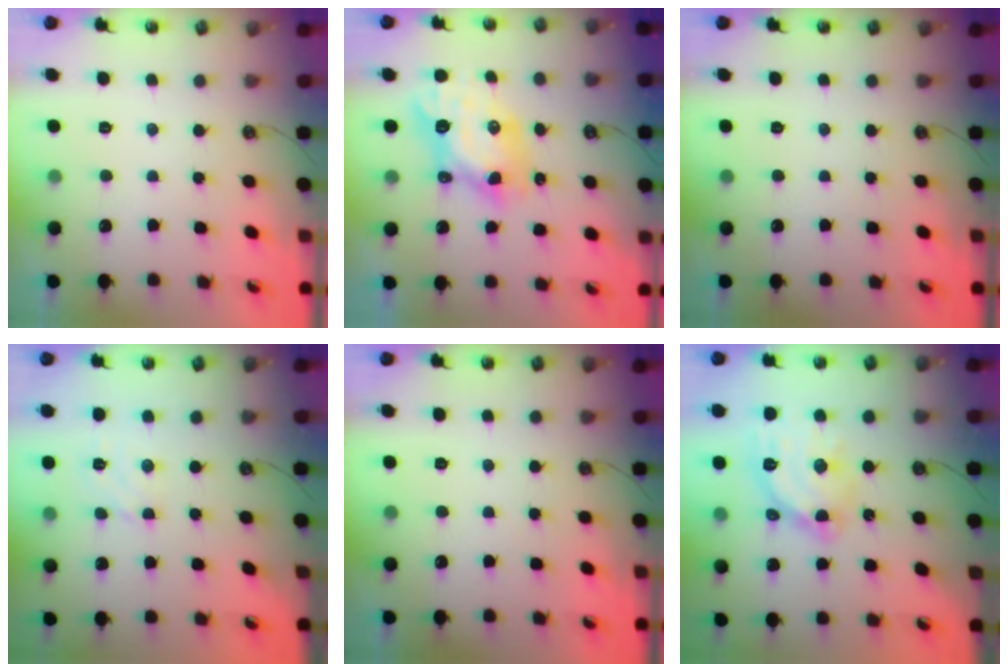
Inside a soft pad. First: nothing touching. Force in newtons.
{"total": 10.7, "press": 10.6, "slide": 0.9}
{"total": 0.0}
{"total": 2.5, "press": 2.5, "slide": 0.3}
{"total": 0.0}
{"total": 13.5, "press": 13.5, "slide": 1.1}